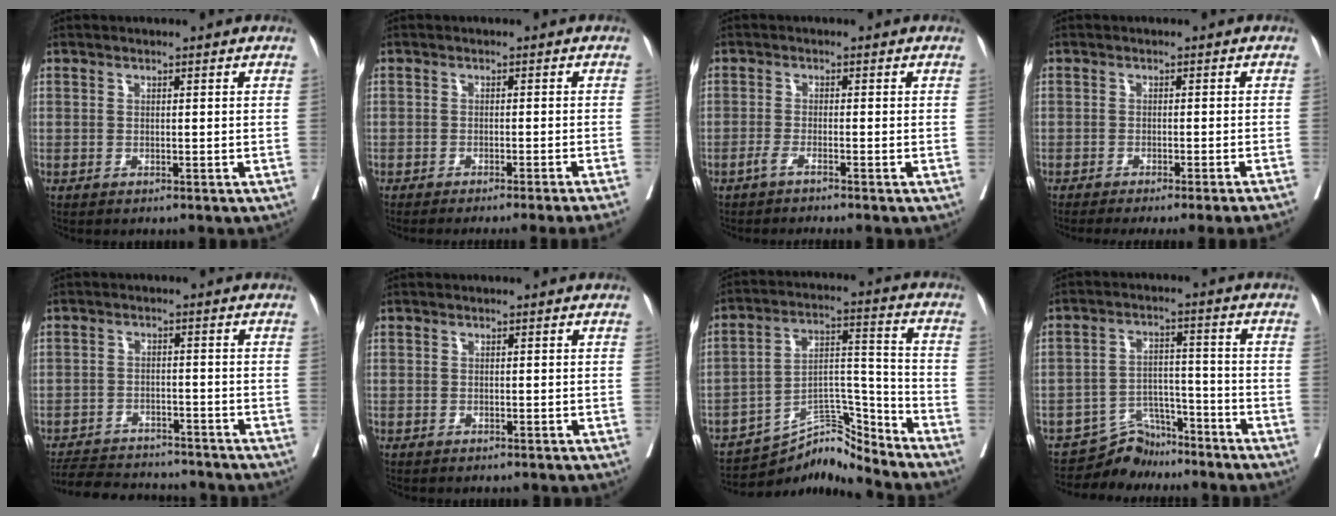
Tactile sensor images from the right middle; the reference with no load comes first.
{"total": 9.9, "force": [-8.6, -2.1, 4.4], "torque": [-0.017, -0.027, -0.109]}
{"total": 2.1, "force": [-1.7, -0.6, 1.1], "torque": [-0.015, 0.005, -0.029]}
{"total": 9.7, "force": [-8.3, -1.8, 4.6], "torque": [-0.021, -0.026, -0.110]}
{"total": 9.5, "force": [-8.7, 3.4, 2.0], "torque": [-0.031, 0.002, -0.128]}
{"total": 0.0}
{"total": 8.3, "force": [-8.3, 0.2, -0.3], "torque": [0.011, 0.058, -0.147]}
{"total": 5.8, "force": [-5.4, 2.0, -0.7], "torque": [0.013, 0.023, -0.094]}